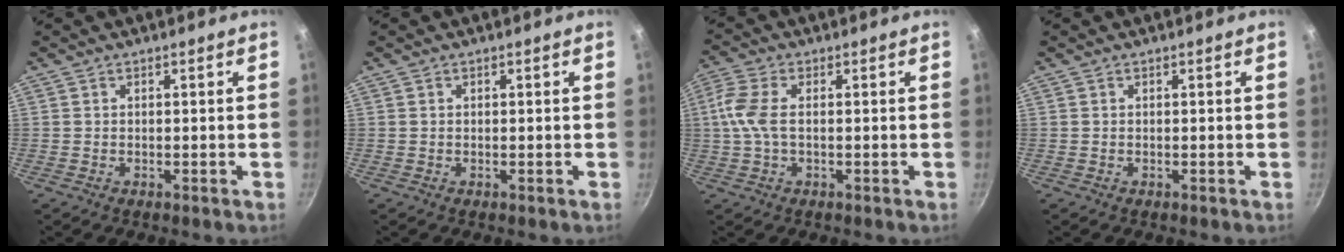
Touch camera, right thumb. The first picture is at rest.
{"total": 0.0}
{"total": 6.5, "force": [0.3, 3.3, 5.6], "torque": [-0.133, 0.013, -0.002]}
{"total": 0.0}